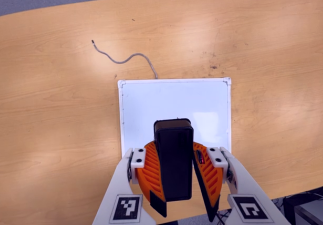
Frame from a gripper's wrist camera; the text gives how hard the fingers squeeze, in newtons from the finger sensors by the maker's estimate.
{"total": 10.0, "left": 10.0, "right": 10.0}